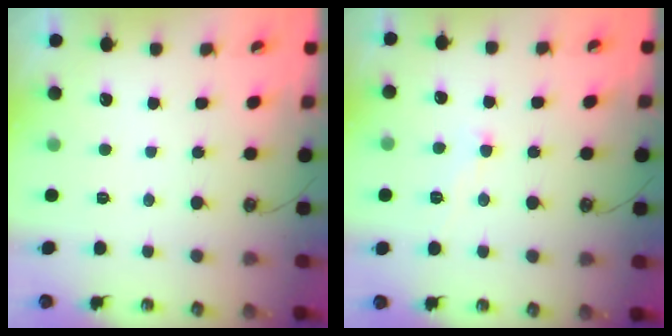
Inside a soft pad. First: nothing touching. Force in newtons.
{"total": 1.1, "press": 1.0, "slide": 0.3}